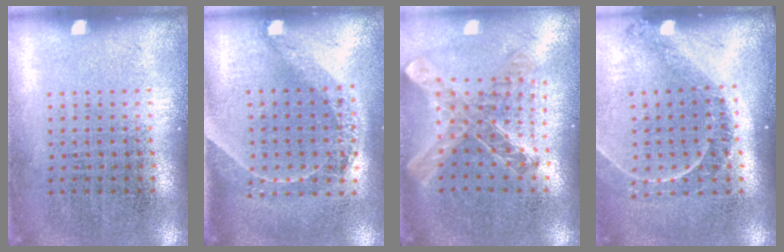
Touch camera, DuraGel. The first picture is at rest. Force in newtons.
{"total": 1.5, "press": 1.2, "slide": 0.9}
{"total": 1.1, "press": 1.1, "slide": 0.2}
{"total": 1.3, "press": 1.2, "slide": 0.2}